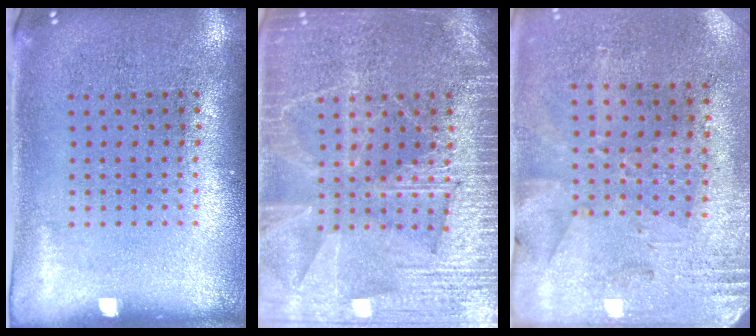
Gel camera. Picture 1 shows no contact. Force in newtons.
{"total": 6.1, "press": 6.0, "slide": 0.8}
{"total": 2.7, "press": 2.3, "slide": 1.5}